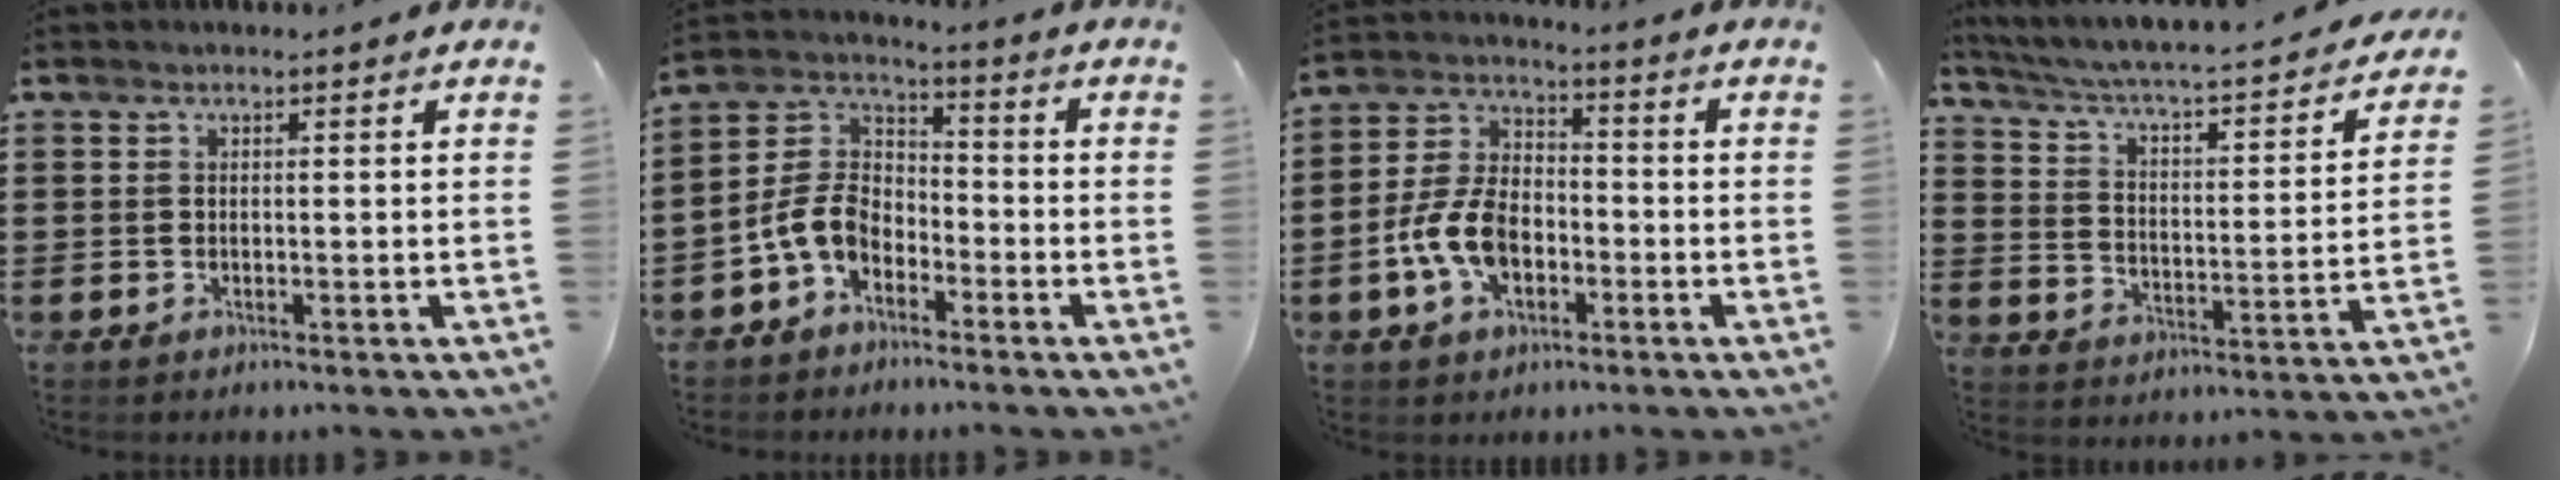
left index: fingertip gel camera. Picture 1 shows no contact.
{"total": 6.9, "force": [-3.6, 4.5, 3.8], "torque": [-0.117, -0.002, -0.081]}
{"total": 9.1, "force": [-3.2, 5.6, 6.4], "torque": [-0.164, 0.004, -0.069]}
{"total": 3.4, "force": [2.7, 0.4, 2.0], "torque": [-0.056, -0.035, 0.034]}